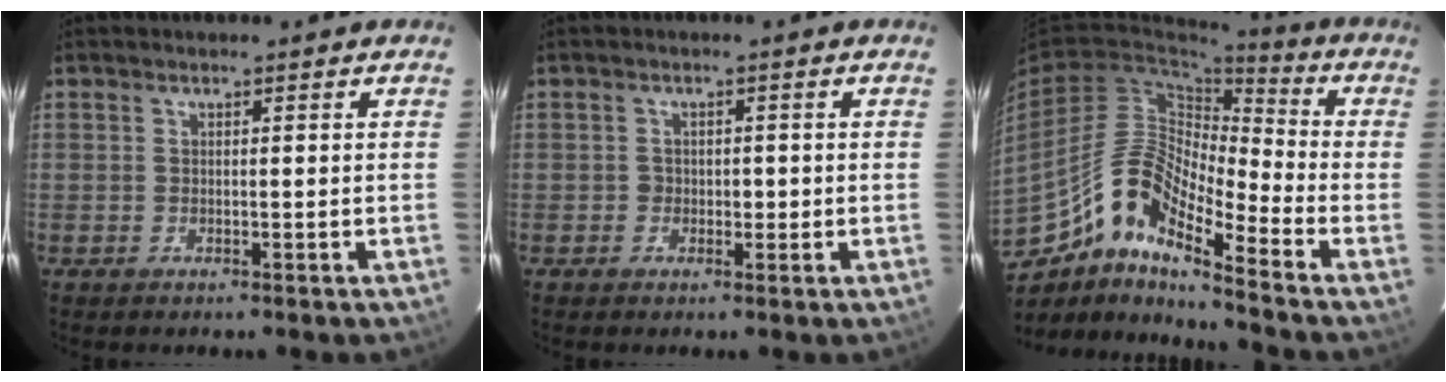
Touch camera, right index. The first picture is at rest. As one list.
[{"total": 1.7, "force": [-0.2, 1.4, 0.8], "torque": [-0.007, 0.007, -0.002]}, {"total": 13.6, "force": [-8.9, 2.9, 9.8], "torque": [-0.185, 0.021, -0.157]}]